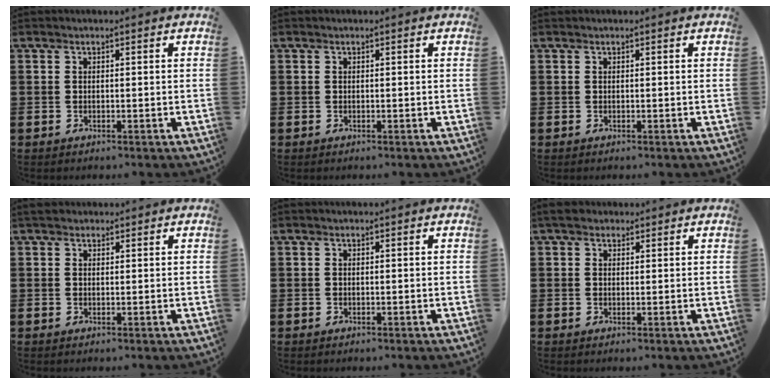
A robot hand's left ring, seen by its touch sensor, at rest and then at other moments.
{"total": 0.0}
{"total": 0.0}
{"total": 1.5, "force": [1.3, 0.7, 0.4], "torque": [-0.003, 0.003, 0.023]}
{"total": 0.0}
{"total": 2.4, "force": [1.8, 1.2, 0.9], "torque": [-0.017, 0.008, 0.033]}